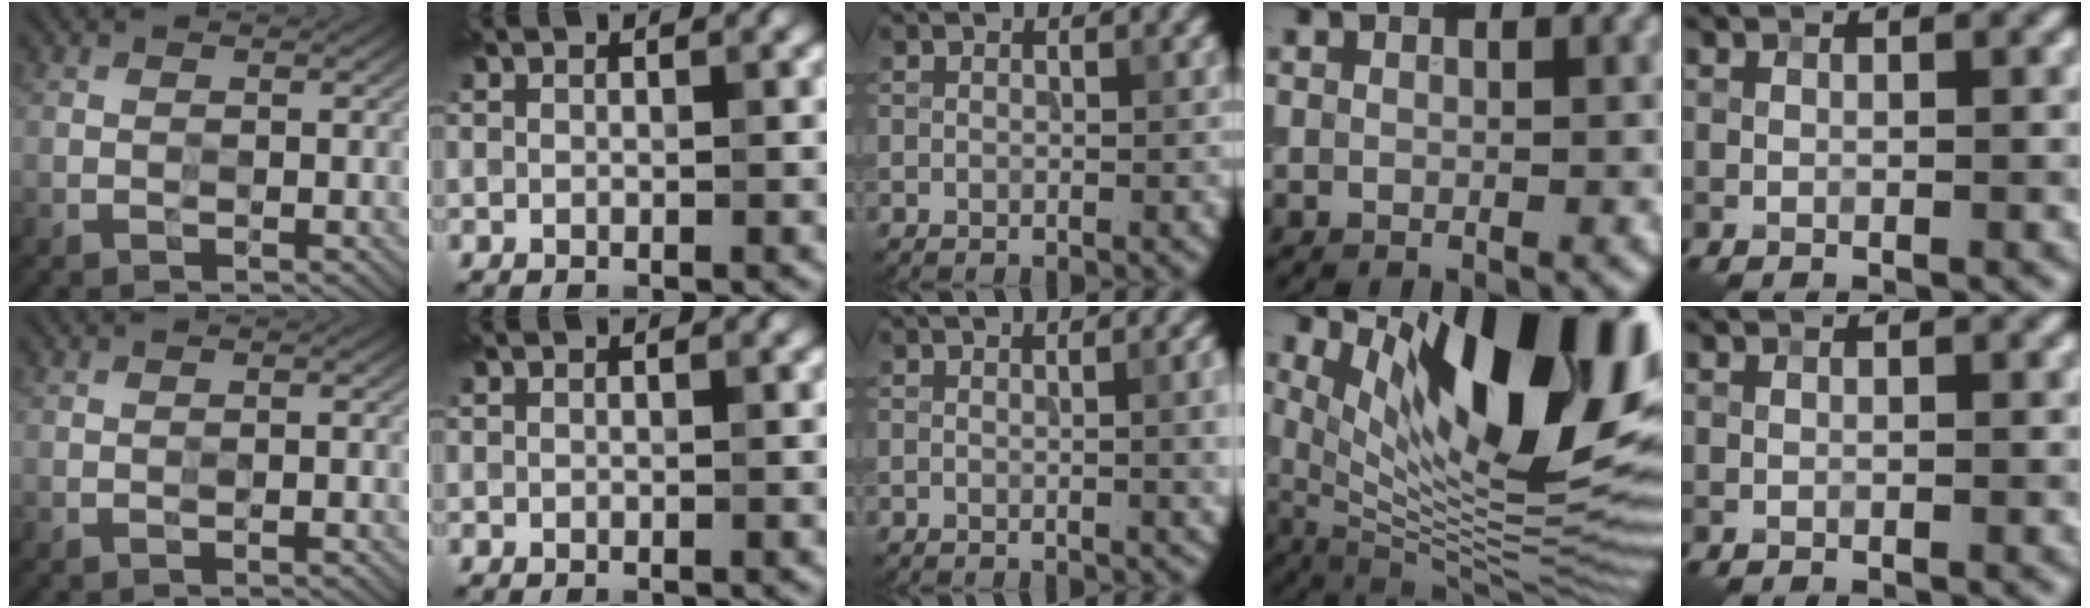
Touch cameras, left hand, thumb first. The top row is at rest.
{"thumb": {"total": 0.6, "force": [-0.3, 0.0, 0.5], "torque": [-0.008, 0.002, -0.006]}, "middle": {"total": 2.9, "force": [-0.2, 1.3, 2.6], "torque": [-0.032, -0.007, -0.002]}, "ring": {"total": 15.9, "force": [6.6, 5.3, 13.4], "torque": [-0.199, 0.005, 0.121]}}